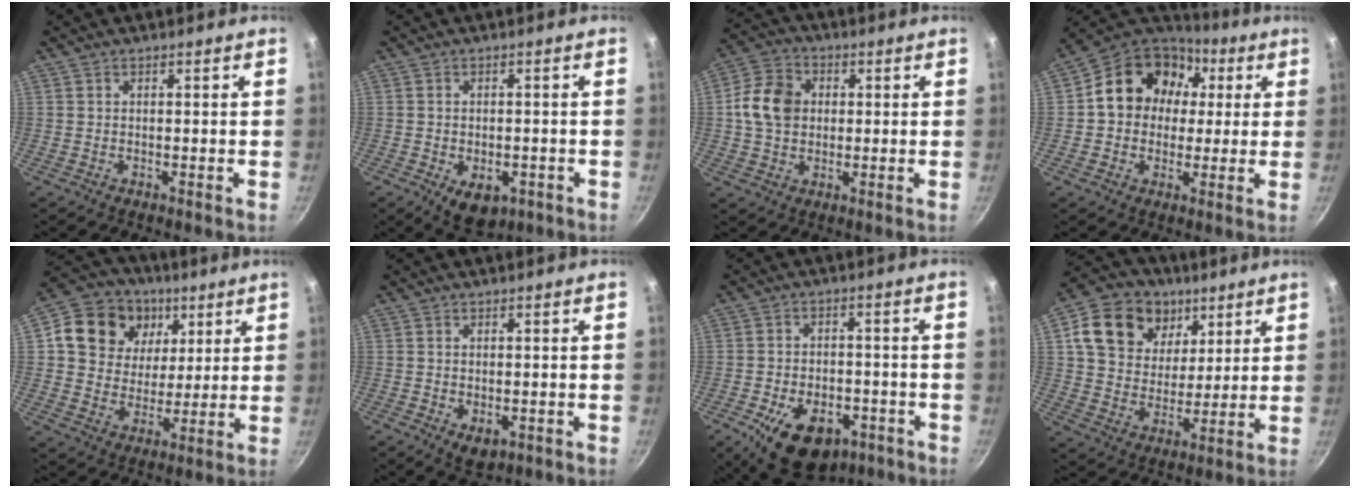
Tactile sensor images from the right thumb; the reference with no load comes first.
{"total": 7.2, "force": [-2.7, 4.6, 4.9], "torque": [-0.051, 0.003, -0.023]}
{"total": 10.0, "force": [0.9, 8.0, 6.0], "torque": [-0.093, 0.011, 0.004]}
{"total": 16.9, "force": [3.2, 13.8, 9.1], "torque": [-0.120, 0.030, 0.037]}
{"total": 16.5, "force": [5.9, 13.4, 7.5], "torque": [-0.101, -0.008, 0.095]}
{"total": 4.0, "force": [-1.0, 2.6, 2.9], "torque": [-0.040, -0.010, -0.008]}
{"total": 14.9, "force": [-6.9, 9.3, 9.4], "torque": [-0.124, 0.018, -0.091]}
{"total": 17.0, "force": [7.3, 13.1, 8.1], "torque": [-0.118, -0.018, 0.123]}